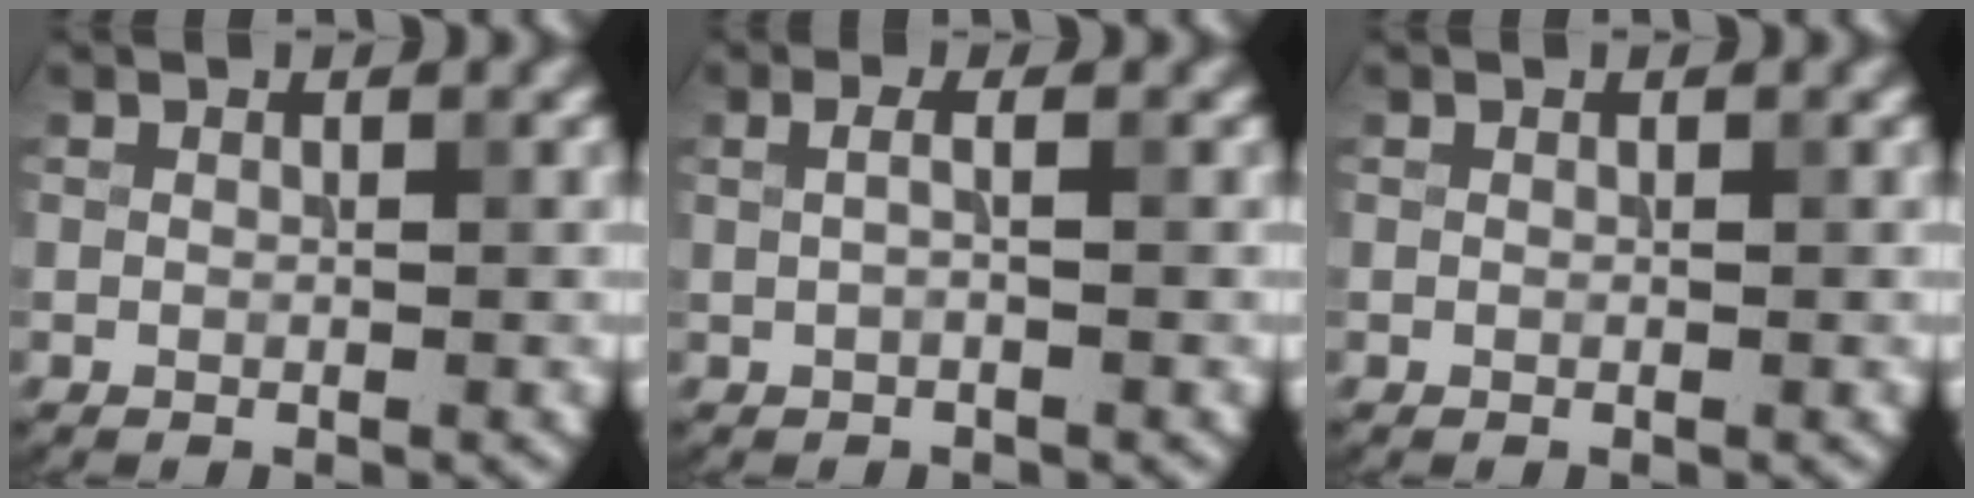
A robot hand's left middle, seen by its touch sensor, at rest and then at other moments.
{"total": 1.5, "force": [0.2, 0.5, 1.4], "torque": [-0.019, -0.008, -0.007]}
{"total": 0.0}